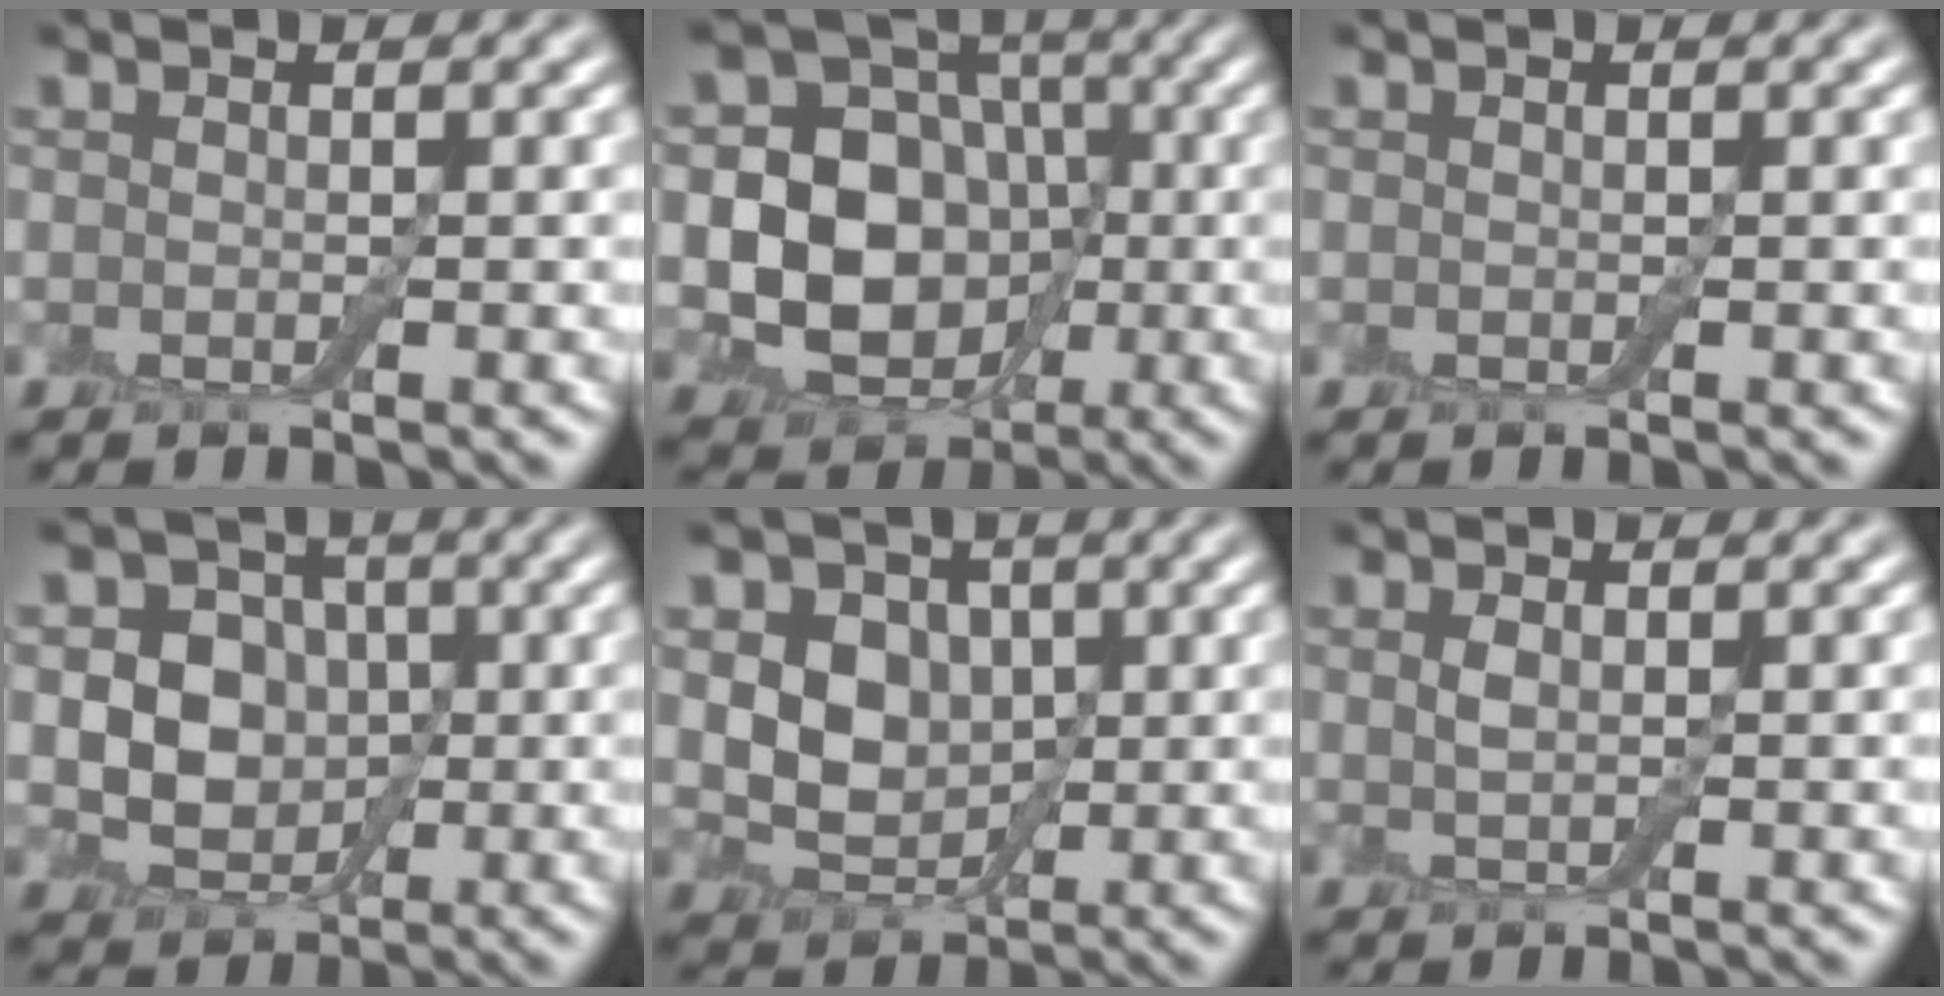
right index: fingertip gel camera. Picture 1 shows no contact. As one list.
[{"total": 8.4, "force": [-0.6, 7.0, 4.5], "torque": [-0.067, -0.005, -0.028]}, {"total": 0.0}, {"total": 5.9, "force": [0.4, 5.1, 3.0], "torque": [-0.032, 0.011, -0.010]}, {"total": 5.1, "force": [0.9, 4.0, 2.9], "torque": [-0.049, -0.001, 0.004]}, {"total": 0.8, "force": [0.4, 0.1, 0.7], "torque": [-0.021, 0.002, 0.010]}]